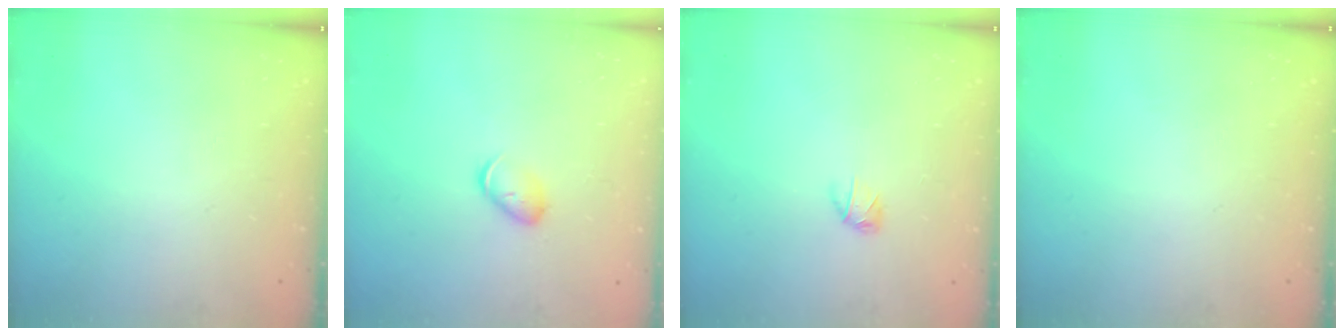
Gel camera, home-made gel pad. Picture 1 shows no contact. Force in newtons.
{"total": 5.4, "press": 5.3, "slide": 0.8}
{"total": 3.2, "press": 3.1, "slide": 0.7}
{"total": 0.0}